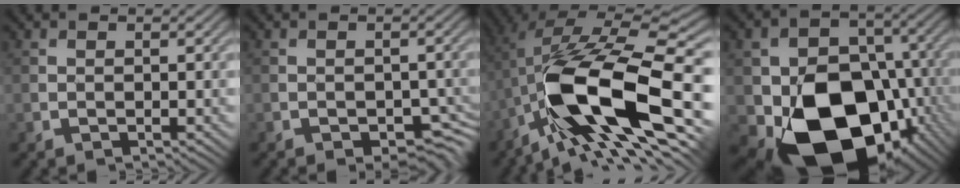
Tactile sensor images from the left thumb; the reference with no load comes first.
{"total": 3.0, "force": [-2.2, 1.4, 1.5], "torque": [-0.018, -0.009, -0.032]}
{"total": 16.1, "force": [-4.8, 5.2, 14.4], "torque": [-0.262, 0.007, -0.093]}
{"total": 17.1, "force": [-5.6, 12.8, 9.9], "torque": [-0.167, -0.050, -0.083]}